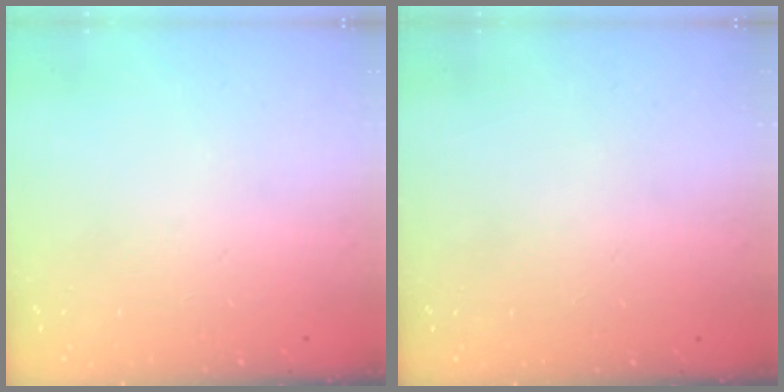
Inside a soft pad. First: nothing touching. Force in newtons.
{"total": 0.0}